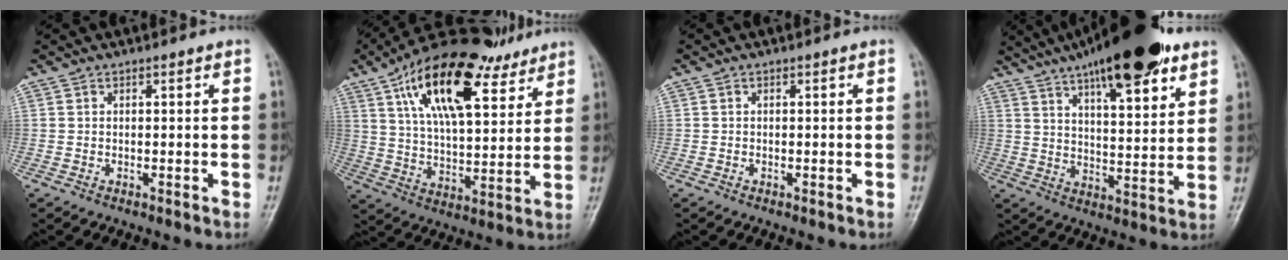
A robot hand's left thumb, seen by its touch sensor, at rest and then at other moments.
{"total": 23.1, "force": [12.9, 10.0, 16.3], "torque": [-0.239, -0.027, 0.219]}
{"total": 0.0}
{"total": 22.0, "force": [14.0, 6.4, 15.7], "torque": [-0.227, -0.036, 0.218]}